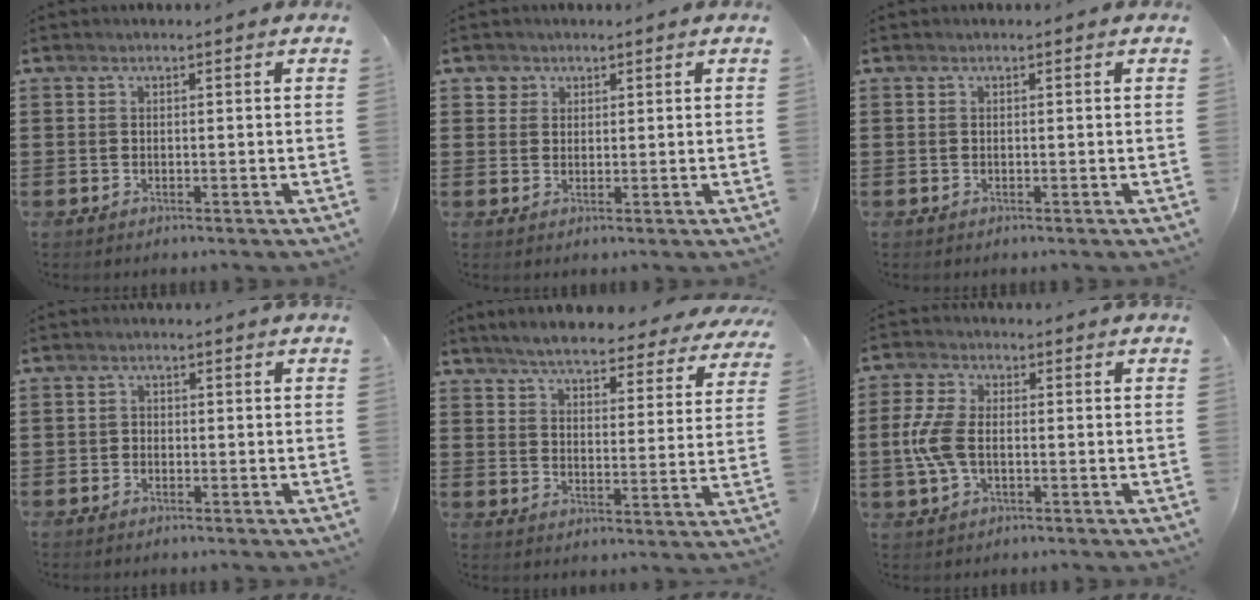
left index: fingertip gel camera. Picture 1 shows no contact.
{"total": 1.9, "force": [1.2, 1.5, 0.0], "torque": [0.002, 0.004, 0.021]}
{"total": 0.0}
{"total": 0.9, "force": [-0.6, 0.7, 0.3], "torque": [-0.008, 0.001, -0.012]}
{"total": 5.2, "force": [5.0, 0.3, 1.3], "torque": [-0.051, -0.030, 0.085]}
{"total": 6.6, "force": [-0.7, 3.6, 5.4], "torque": [-0.140, -0.004, -0.020]}